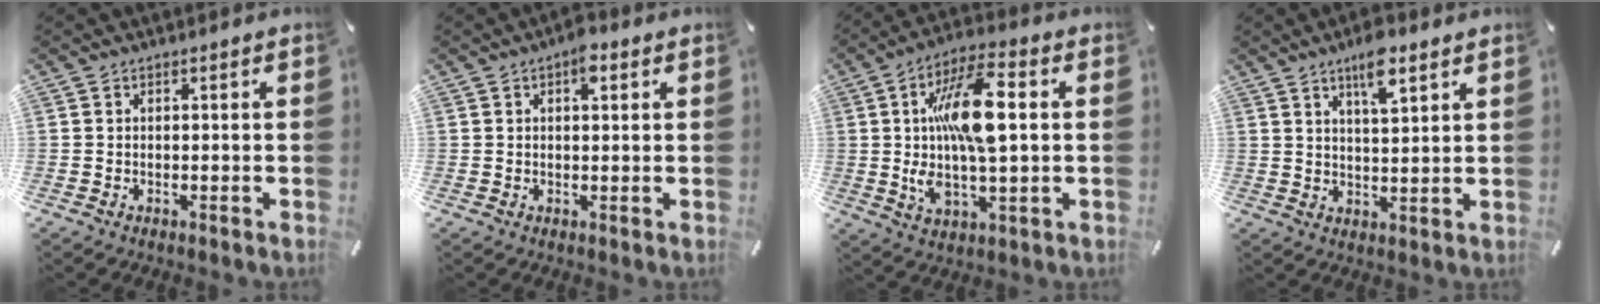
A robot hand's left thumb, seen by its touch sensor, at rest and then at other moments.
{"total": 3.9, "force": [1.5, 2.0, 3.0], "torque": [-0.033, -0.005, 0.017]}
{"total": 16.5, "force": [2.2, 6.3, 15.0], "torque": [-0.290, 0.001, 0.035]}
{"total": 7.9, "force": [5.3, 2.5, 5.3], "torque": [-0.085, -0.020, 0.089]}